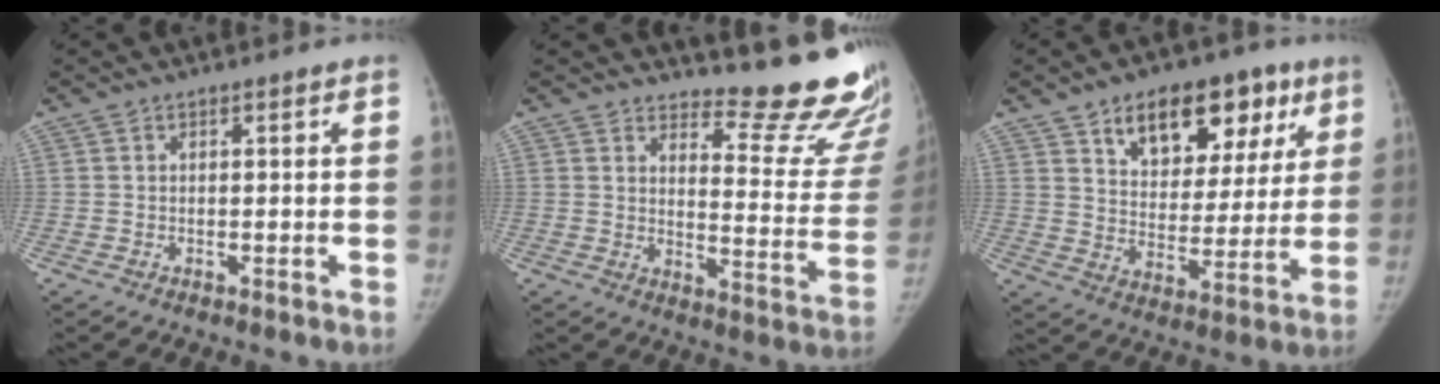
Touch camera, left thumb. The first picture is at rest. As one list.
[{"total": 18.4, "force": [16.7, 4.1, 6.7], "torque": [-0.040, -0.184, 0.192]}, {"total": 18.0, "force": [9.6, 10.6, 10.8], "torque": [-0.094, -0.023, 0.146]}]